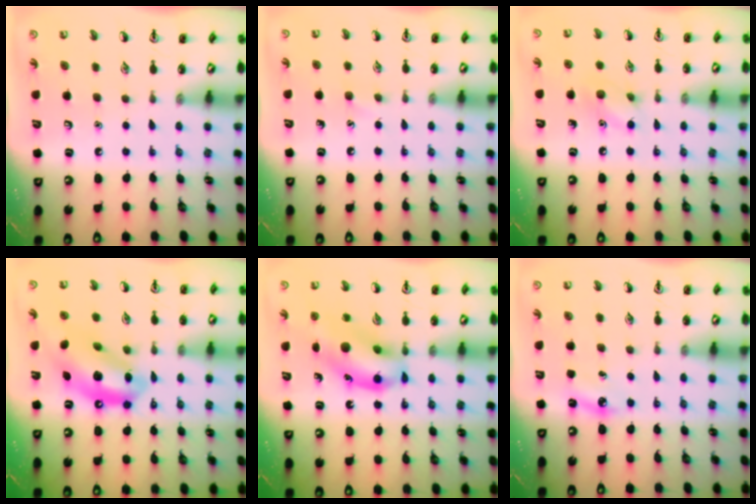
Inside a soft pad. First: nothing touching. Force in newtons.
{"total": 3.8, "press": 3.6, "slide": 1.0}
{"total": 6.8, "press": 6.7, "slide": 1.4}
{"total": 13.0, "press": 12.5, "slide": 3.8}
{"total": 14.6, "press": 14.4, "slide": 2.1}
{"total": 4.5, "press": 4.3, "slide": 1.4}